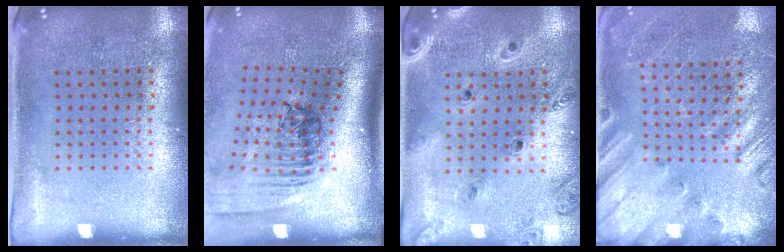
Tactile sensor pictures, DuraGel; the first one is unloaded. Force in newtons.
{"total": 2.5, "press": 1.8, "slide": 1.7}
{"total": 1.4, "press": 1.4, "slide": 0.1}
{"total": 2.2, "press": 1.8, "slide": 1.2}